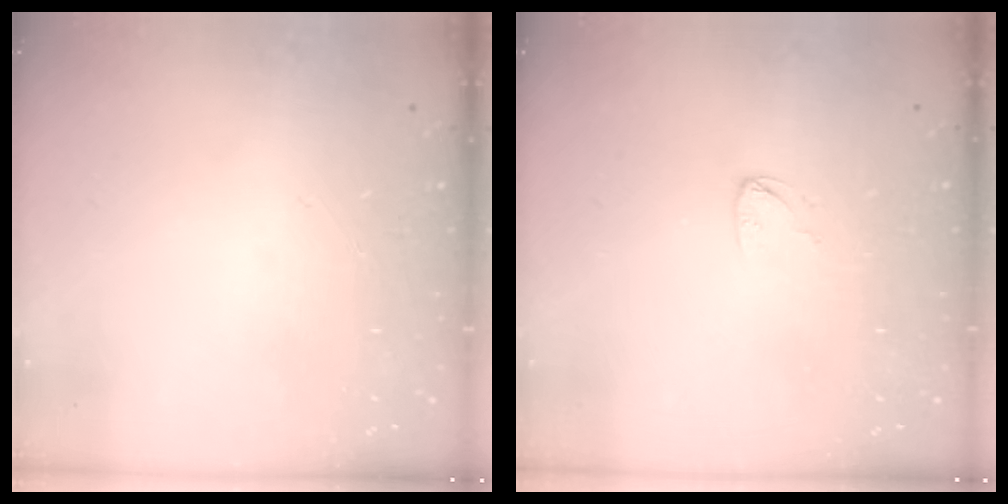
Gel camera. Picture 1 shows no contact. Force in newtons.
{"total": 3.9, "press": 3.9, "slide": 0.4}